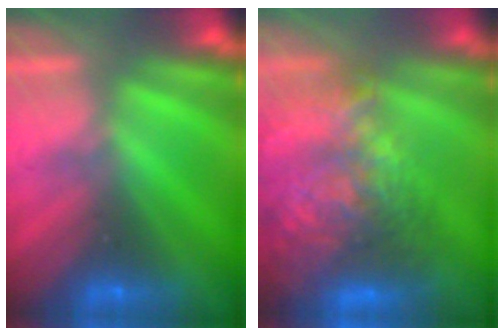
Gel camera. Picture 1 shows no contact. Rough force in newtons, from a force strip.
{"total": 7.7}